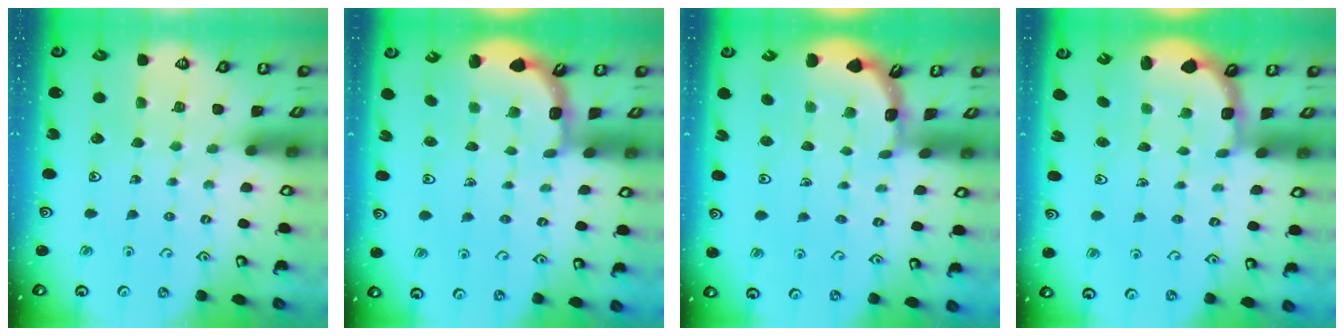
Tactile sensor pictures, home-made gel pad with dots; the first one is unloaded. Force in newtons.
{"total": 2.1, "press": 1.9, "slide": 0.8}
{"total": 1.7, "press": 1.7, "slide": 0.1}
{"total": 2.9, "press": 1.8, "slide": 2.2}